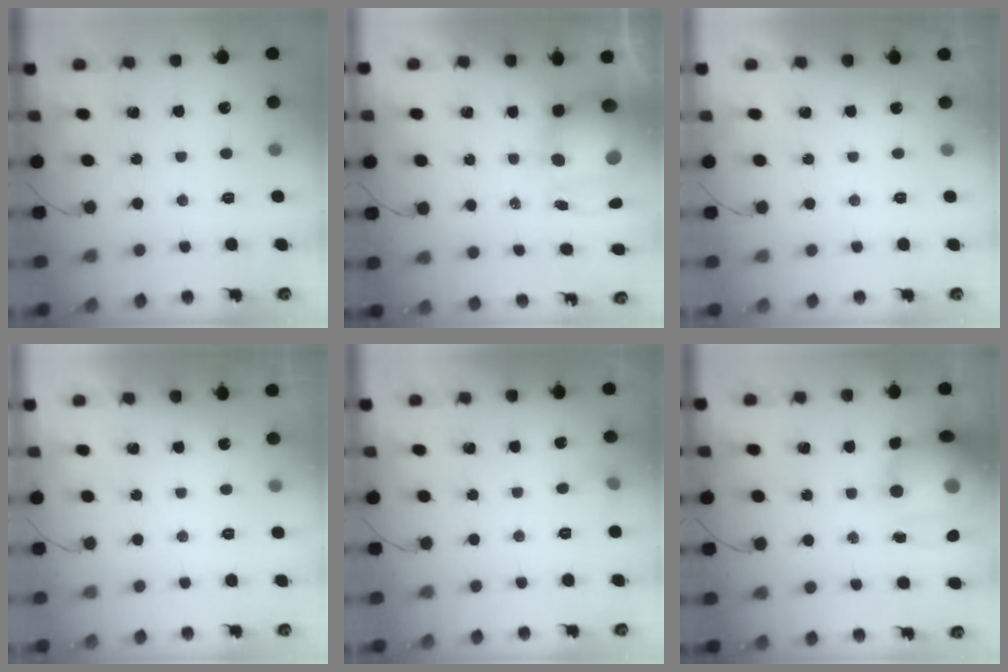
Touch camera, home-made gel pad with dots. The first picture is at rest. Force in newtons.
{"total": 13.0, "press": 12.6, "slide": 3.0}
{"total": 0.0}
{"total": 0.0}
{"total": 4.9, "press": 4.7, "slide": 1.4}
{"total": 20.2, "press": 18.3, "slide": 8.7}